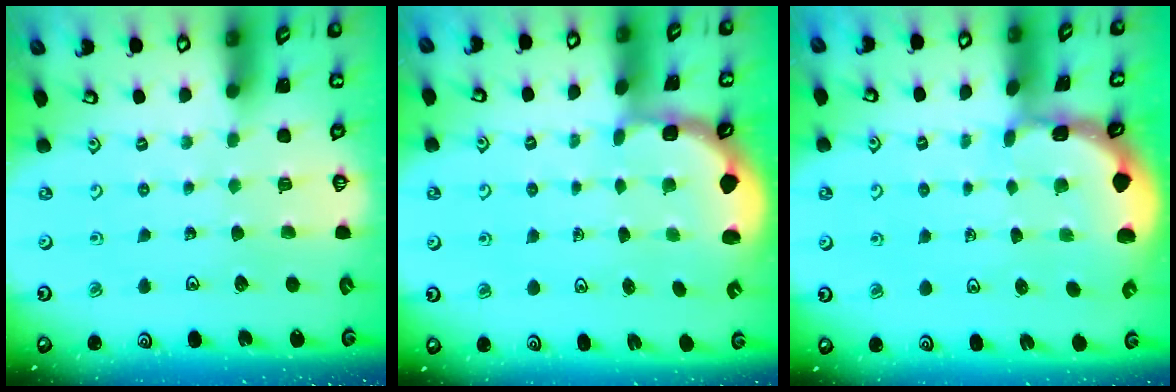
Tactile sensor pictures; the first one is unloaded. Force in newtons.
{"total": 2.0, "press": 1.6, "slide": 1.2}
{"total": 2.7, "press": 2.7, "slide": 0.3}